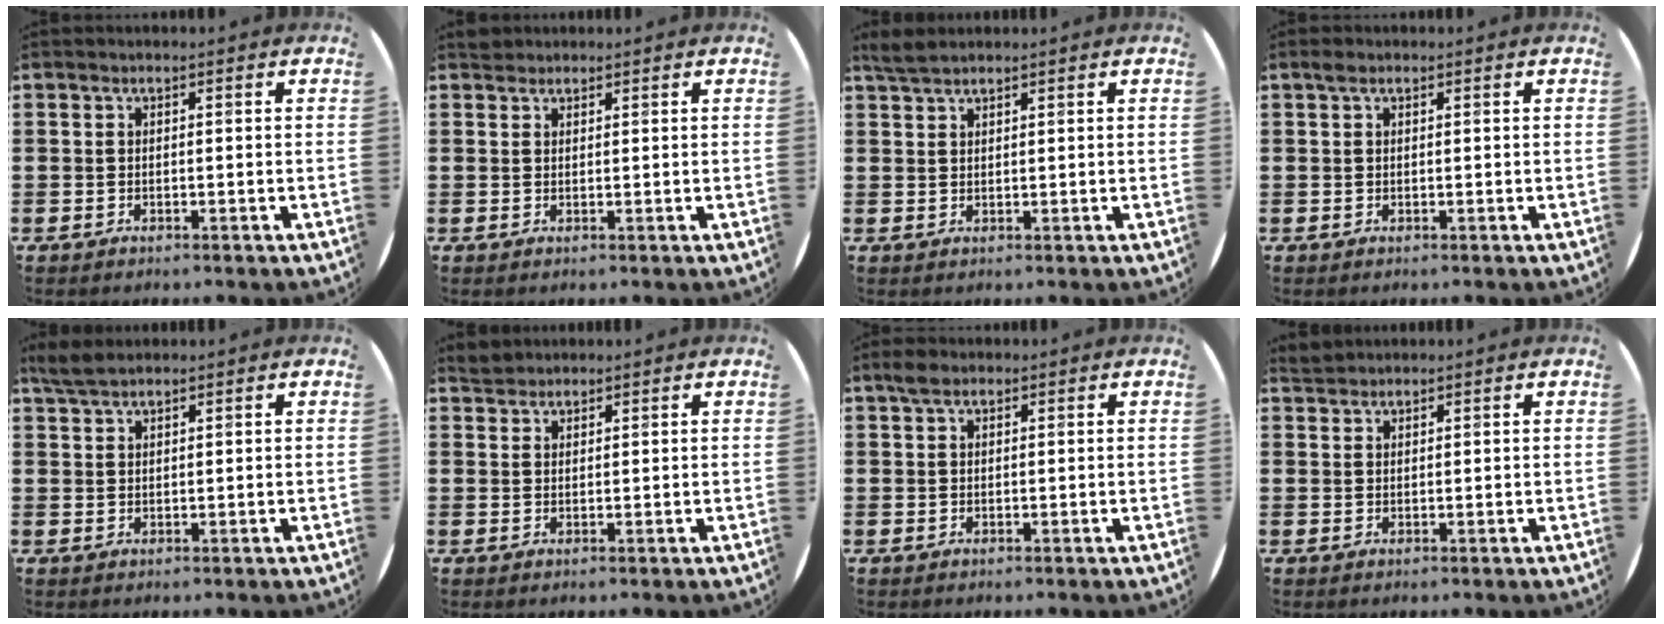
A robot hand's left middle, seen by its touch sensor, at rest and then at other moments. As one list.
[{"total": 1.2, "force": [1.1, 0.4, -0.1], "torque": [0.009, 0.000, 0.020]}, {"total": 2.2, "force": [2.0, 0.5, 0.8], "torque": [-0.018, 0.006, 0.038]}, {"total": 0.8, "force": [0.6, 0.5, 0.3], "torque": [0.002, 0.002, 0.009]}, {"total": 3.0, "force": [2.6, 0.7, 1.3], "torque": [-0.029, 0.007, 0.049]}, {"total": 1.9, "force": [1.8, 0.6, 0.0], "torque": [0.006, 0.003, 0.034]}, {"total": 1.9, "force": [1.4, 1.0, 0.7], "torque": [-0.008, 0.004, 0.025]}, {"total": 1.5, "force": [1.5, 0.3, -0.1], "torque": [-0.001, 0.004, 0.029]}]